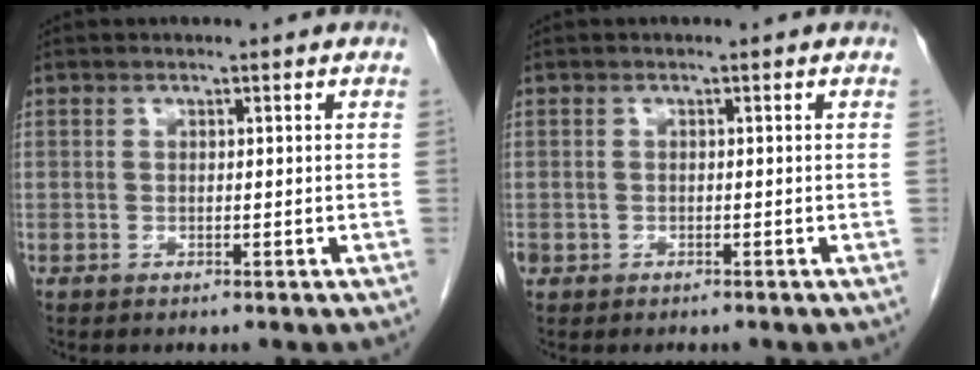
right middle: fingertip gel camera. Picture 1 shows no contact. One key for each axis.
{"total": 1.0, "fx": -0.4, "fy": 0.9, "fz": 0.3, "tx": -0.010, "ty": 0.004, "tz": -0.005}